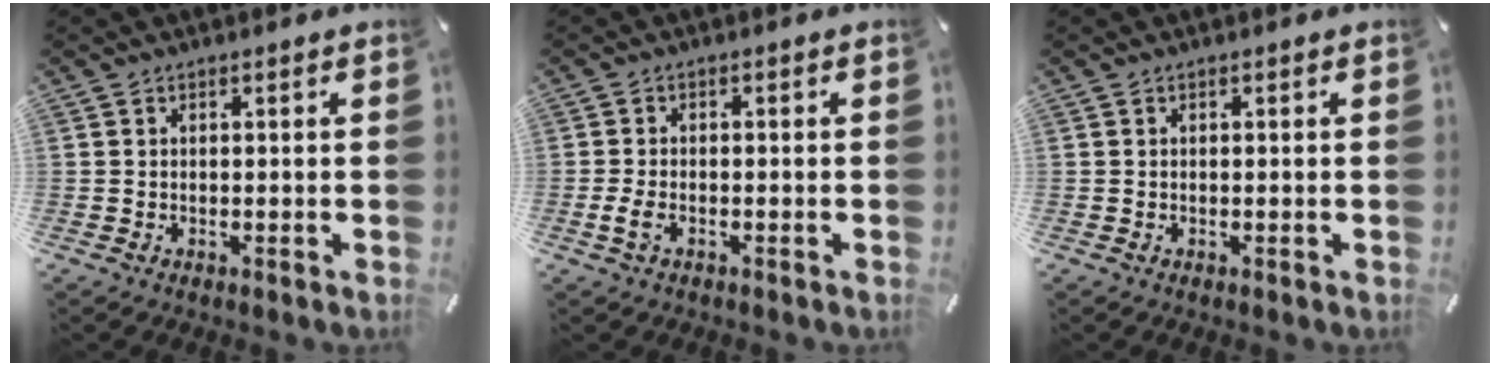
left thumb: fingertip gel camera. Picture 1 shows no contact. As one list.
[{"total": 3.5, "force": [-1.5, 1.8, 2.6], "torque": [-0.062, -0.001, -0.030]}, {"total": 0.0}]